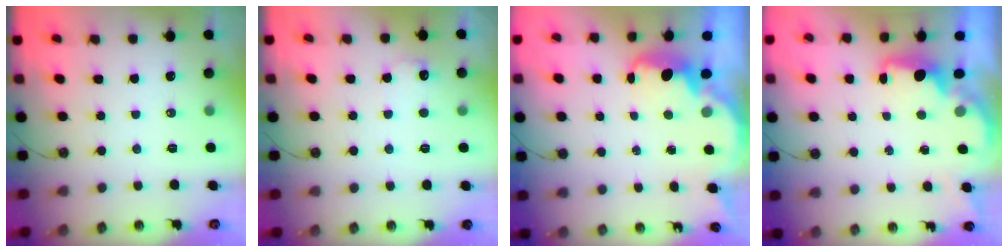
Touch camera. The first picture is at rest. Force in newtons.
{"total": 6.1, "press": 6.1, "slide": 0.6}
{"total": 2.8, "press": 2.8, "slide": 0.4}
{"total": 2.1, "press": 2.0, "slide": 0.8}